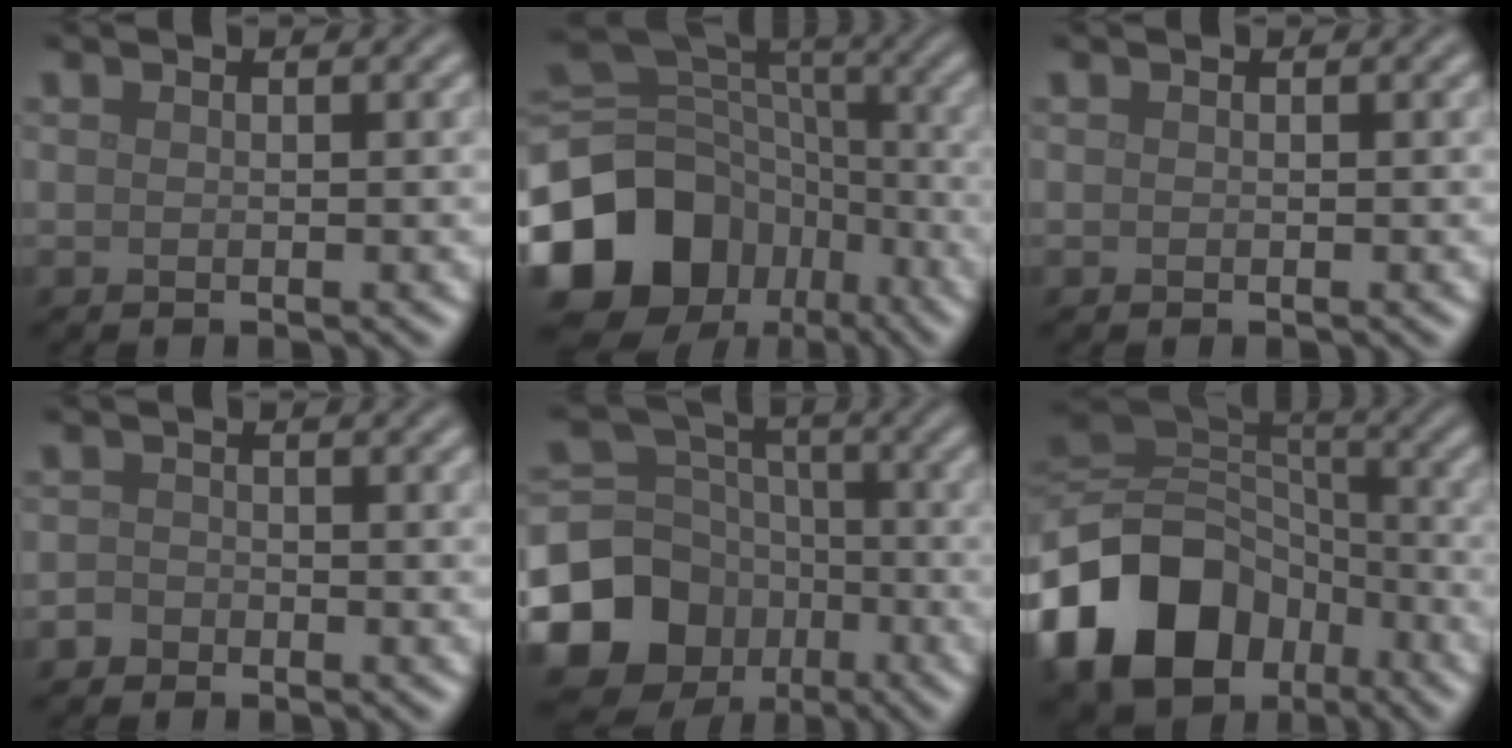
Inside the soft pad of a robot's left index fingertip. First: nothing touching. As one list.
[{"total": 17.6, "force": [-8.0, 13.9, 7.2], "torque": [-0.192, -0.012, -0.135]}, {"total": 0.0}, {"total": 1.1, "force": [-0.8, 0.7, 0.1], "torque": [0.003, 0.003, -0.018]}, {"total": 12.2, "force": [-5.3, 10.3, 3.8], "torque": [-0.084, -0.021, -0.110]}, {"total": 14.3, "force": [-6.4, 10.3, 7.7], "torque": [-0.175, -0.011, -0.125]}]